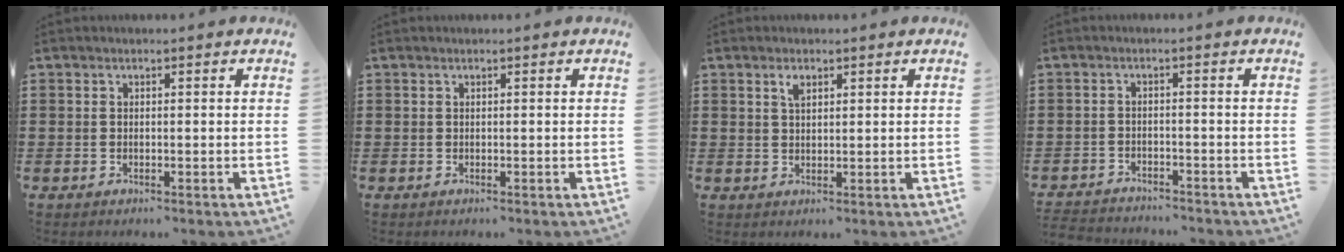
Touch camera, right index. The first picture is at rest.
{"total": 0.0}
{"total": 1.9, "force": [1.0, 0.8, 1.3], "torque": [-0.022, 0.001, 0.016]}
{"total": 2.4, "force": [-2.4, 0.1, -0.2], "torque": [-0.004, 0.000, -0.052]}